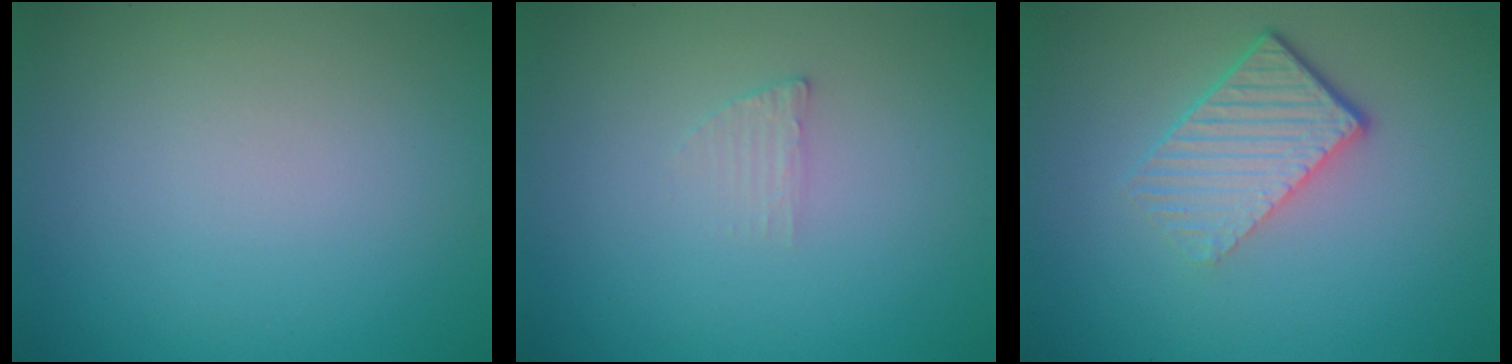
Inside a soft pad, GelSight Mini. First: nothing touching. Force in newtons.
{"total": 1.0, "press": 1.0, "slide": 0.2}
{"total": 4.3, "press": 2.9, "slide": 3.1}